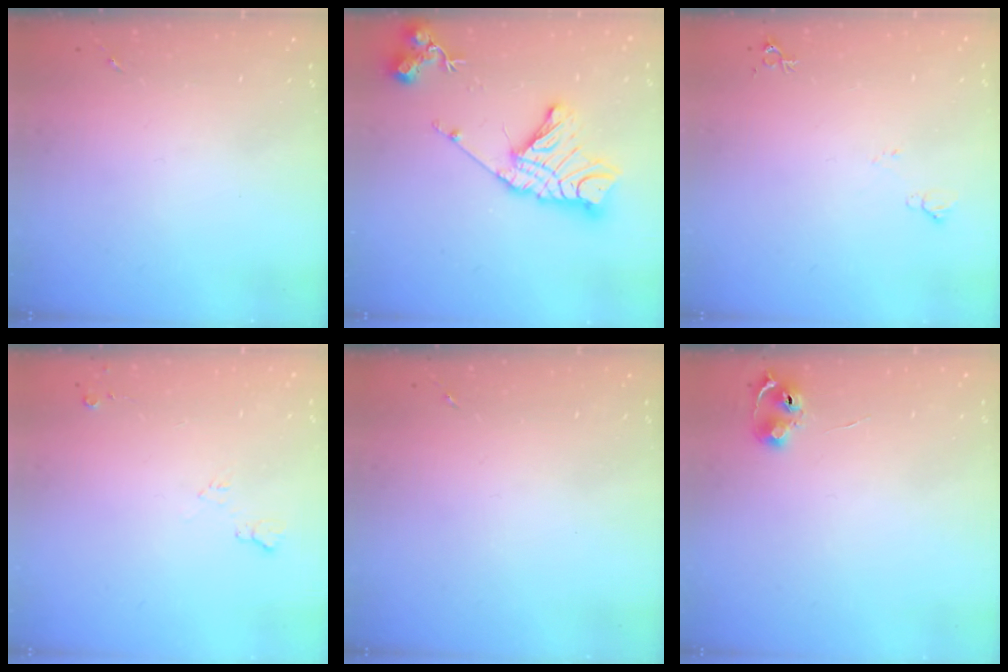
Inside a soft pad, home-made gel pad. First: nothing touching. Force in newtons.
{"total": 19.1, "press": 19.0, "slide": 1.8}
{"total": 5.2, "press": 5.1, "slide": 1.1}
{"total": 6.0, "press": 6.0, "slide": 1.0}
{"total": 0.0}
{"total": 6.3, "press": 6.3, "slide": 0.8}